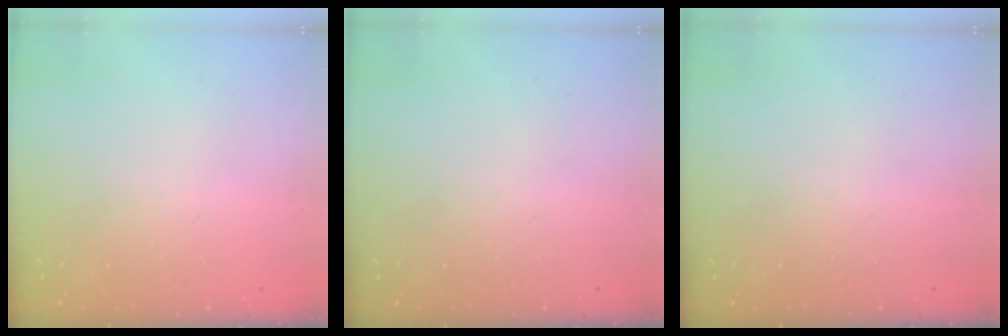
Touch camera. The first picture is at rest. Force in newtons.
{"total": 0.0}
{"total": 0.0}